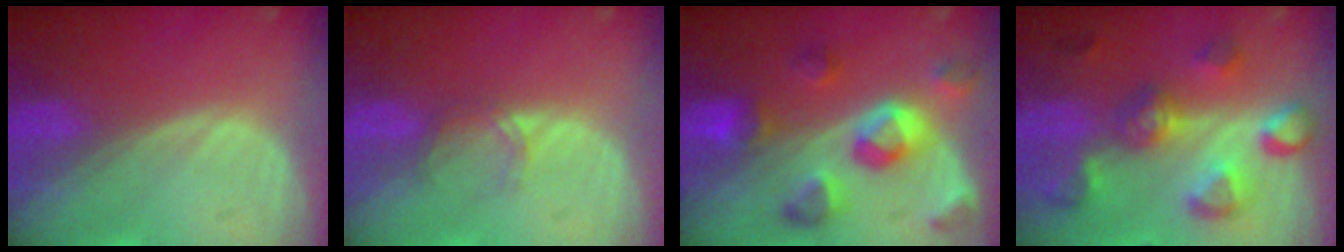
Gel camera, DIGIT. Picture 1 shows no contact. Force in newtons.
{"total": 1.9, "press": 1.9, "slide": 0.3}
{"total": 9.0, "press": 8.3, "slide": 3.4}
{"total": 8.4, "press": 8.4, "slide": 0.7}